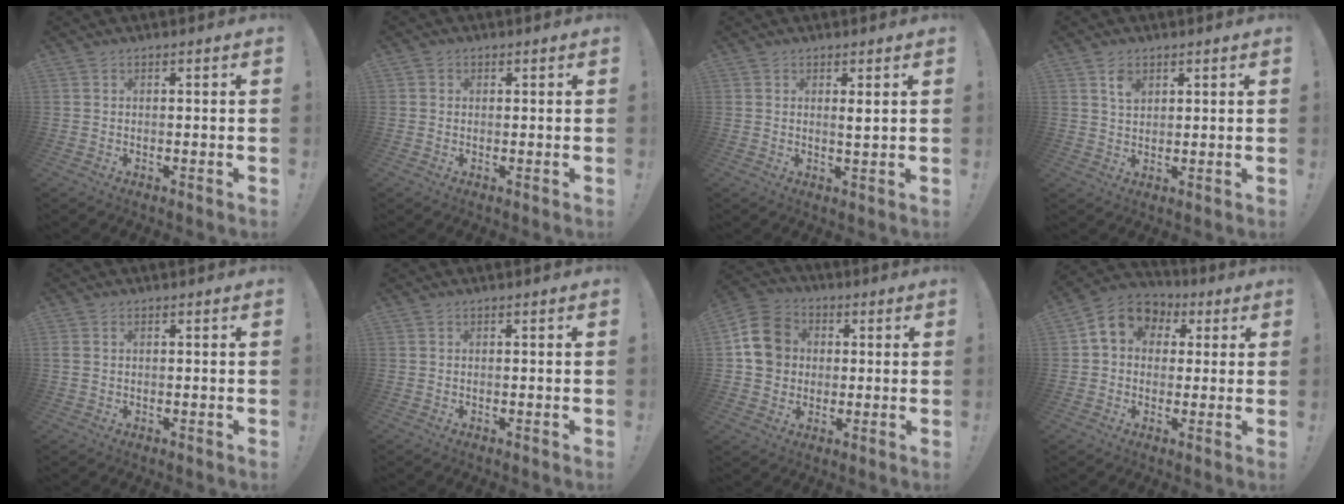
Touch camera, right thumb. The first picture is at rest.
{"total": 1.0, "force": [0.3, 1.0, 0.3], "torque": [-0.002, 0.001, 0.005]}
{"total": 2.0, "force": [0.9, 0.1, 1.7], "torque": [-0.017, -0.011, 0.010]}
{"total": 3.6, "force": [2.1, 2.3, 1.9], "torque": [-0.024, -0.009, 0.036]}
{"total": 1.0, "force": [0.3, 0.7, 0.6], "torque": [-0.014, 0.004, 0.005]}
{"total": 0.0}
{"total": 12.6, "force": [1.5, 11.1, 5.8], "torque": [-0.089, 0.008, 0.035]}
{"total": 9.9, "force": [2.9, 8.2, 4.7], "torque": [-0.069, 0.000, 0.059]}